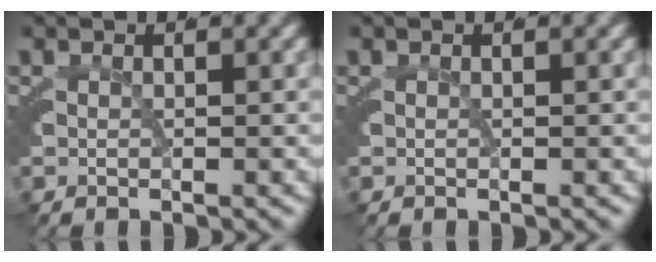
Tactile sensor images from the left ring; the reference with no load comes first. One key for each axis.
{"total": 0.0}